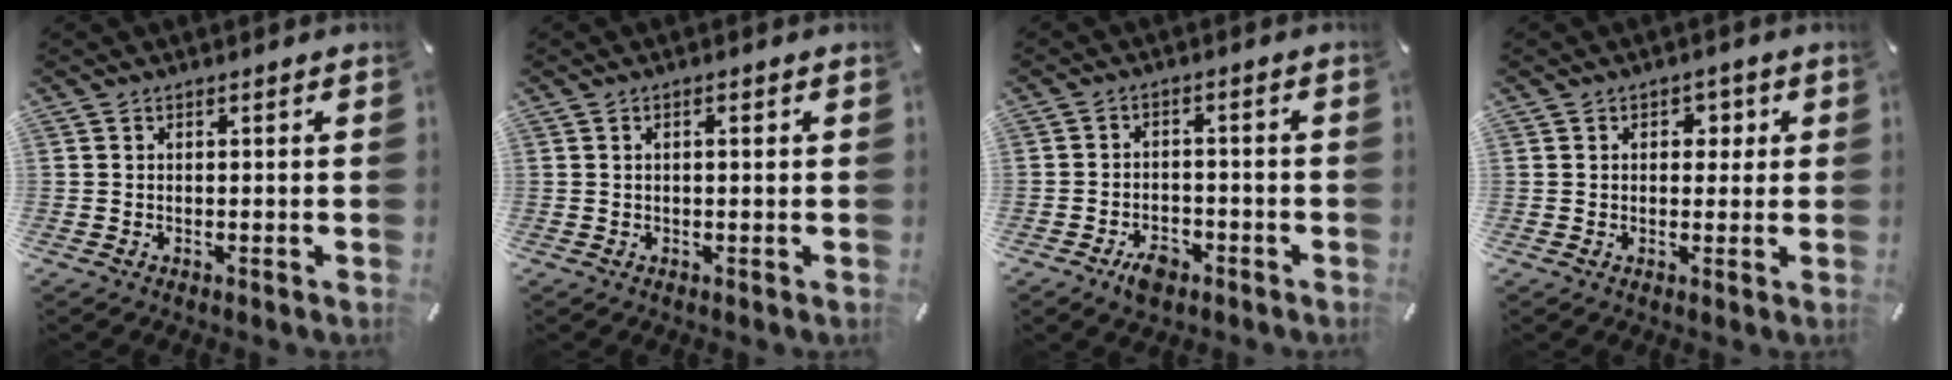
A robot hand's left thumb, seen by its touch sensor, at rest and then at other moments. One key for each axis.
{"total": 1.3, "fx": 0.2, "fy": 0.4, "fz": 1.2, "tx": -0.024, "ty": 0.004, "tz": 0.001}
{"total": 5.5, "fx": -3.4, "fy": 3.4, "fz": 2.7, "tx": -0.041, "ty": 0.017, "tz": -0.065}
{"total": 3.1, "fx": 0.7, "fy": 2.4, "fz": 1.8, "tx": -0.008, "ty": -0.003, "tz": 0.000}